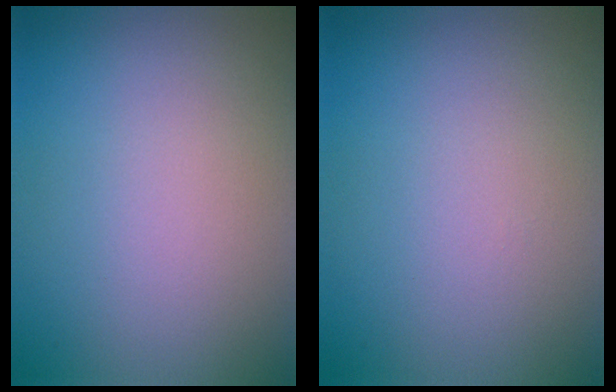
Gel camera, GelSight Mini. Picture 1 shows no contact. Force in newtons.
{"total": 0.0}